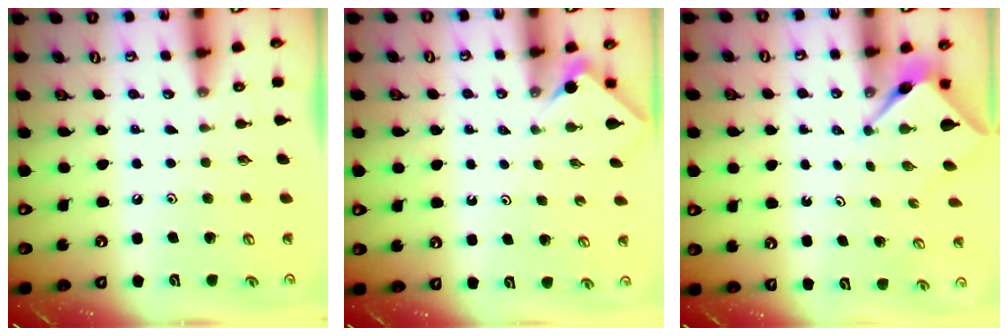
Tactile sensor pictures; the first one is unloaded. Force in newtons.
{"total": 2.7, "press": 2.7, "slide": 0.4}
{"total": 4.0, "press": 3.9, "slide": 0.2}